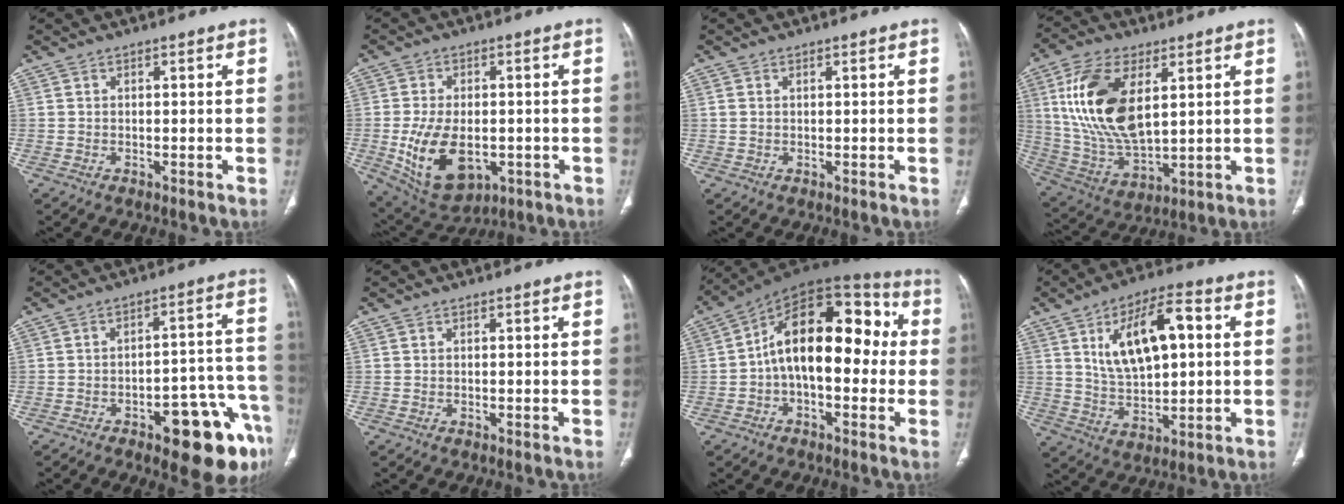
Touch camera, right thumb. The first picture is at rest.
{"total": 13.8, "force": [-3.0, 8.3, 10.5], "torque": [-0.174, -0.002, -0.029]}
{"total": 0.8, "force": [0.2, 0.5, 0.6], "torque": [-0.024, 0.010, 0.010]}
{"total": 18.8, "force": [5.3, 9.5, 15.3], "torque": [-0.296, -0.020, 0.108]}
{"total": 16.5, "force": [-8.8, 5.6, 12.8], "torque": [-0.095, 0.065, -0.106]}
{"total": 0.0}
{"total": 18.4, "force": [0.0, 10.2, 15.3], "torque": [-0.200, 0.054, -0.012]}
{"total": 14.9, "force": [3.8, 7.0, 12.6], "torque": [-0.195, 0.003, 0.069]}